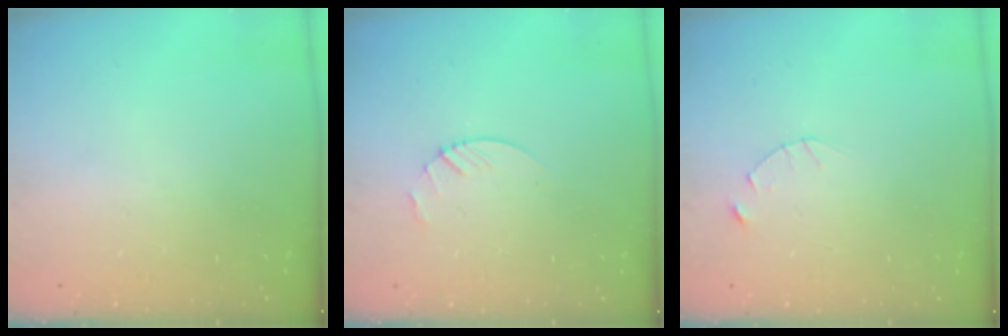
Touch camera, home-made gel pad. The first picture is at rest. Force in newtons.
{"total": 3.0, "press": 2.9, "slide": 0.3}
{"total": 2.5, "press": 2.4, "slide": 0.3}